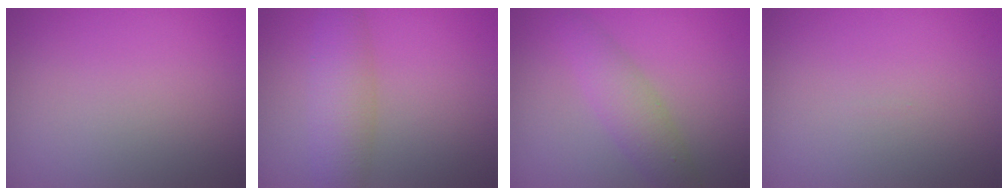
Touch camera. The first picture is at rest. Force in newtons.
{"total": 4.5, "press": 4.5, "slide": 0.0}
{"total": 3.4, "press": 3.4, "slide": 0.1}
{"total": 0.0}